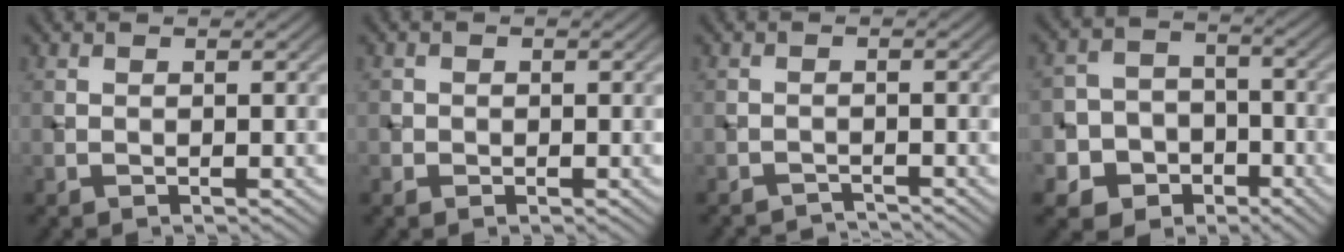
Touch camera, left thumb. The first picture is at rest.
{"total": 1.0, "force": [-0.2, 1.0, 0.2], "torque": [0.002, -0.004, -0.006]}
{"total": 2.0, "force": [-2.0, 0.3, 0.2], "torque": [0.002, 0.000, -0.038]}
{"total": 6.9, "force": [-3.3, 5.5, 2.4], "torque": [-0.047, -0.006, -0.084]}